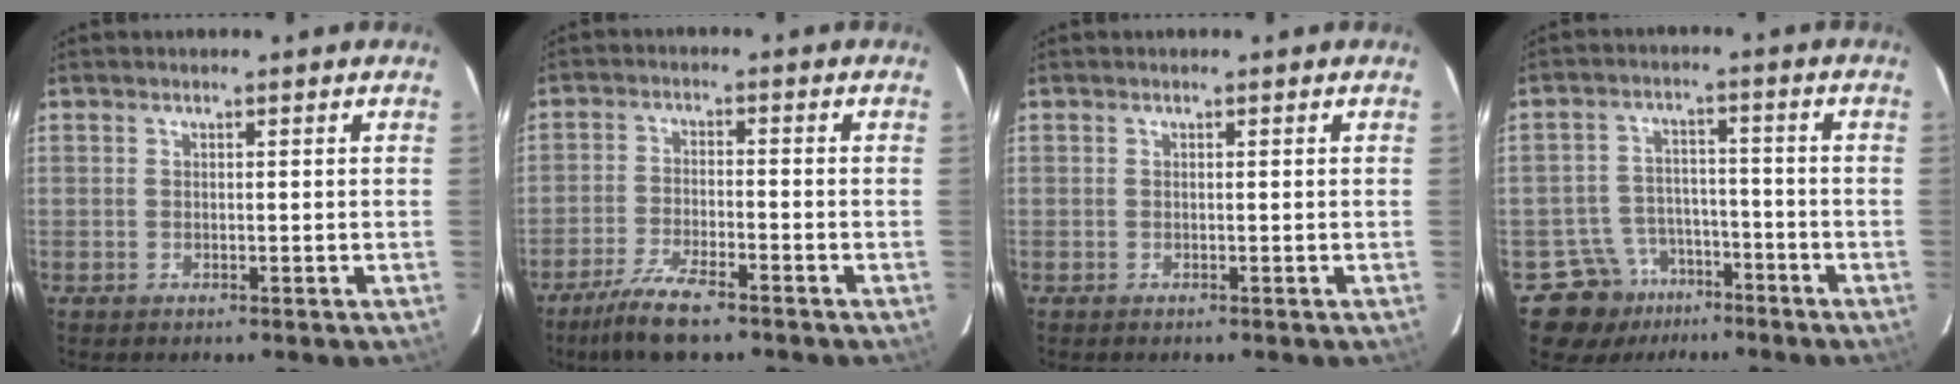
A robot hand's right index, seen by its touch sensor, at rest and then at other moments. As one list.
[{"total": 7.7, "force": [-5.7, 0.9, 5.1], "torque": [-0.100, -0.019, -0.104]}, {"total": 0.0}, {"total": 8.7, "force": [-5.4, 6.8, 0.3], "torque": [-0.007, 0.036, -0.077]}]